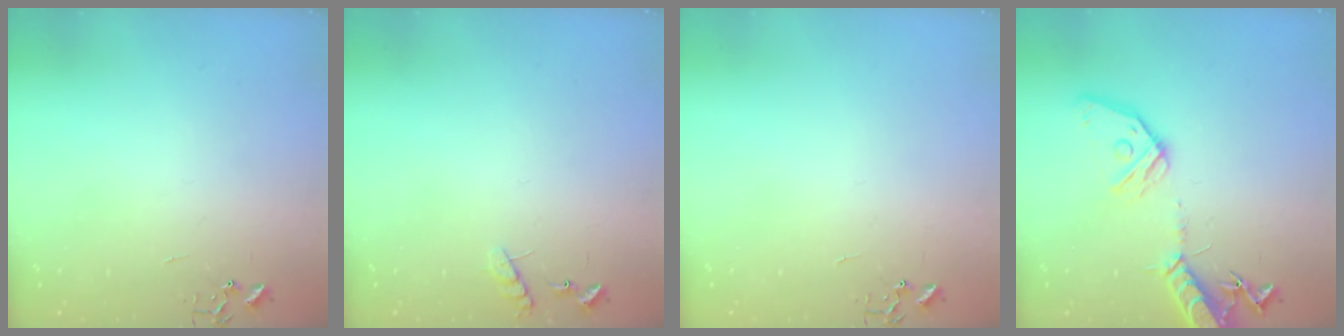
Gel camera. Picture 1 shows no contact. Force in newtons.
{"total": 6.7, "press": 6.7, "slide": 0.4}
{"total": 0.0}
{"total": 16.6, "press": 16.2, "slide": 3.2}